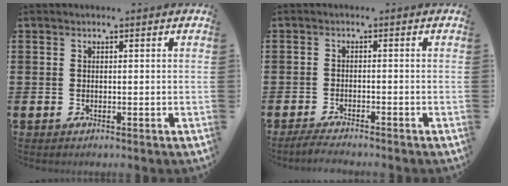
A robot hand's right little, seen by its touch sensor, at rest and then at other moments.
{"total": 1.8, "force": [-1.7, 0.1, 0.6], "torque": [-0.012, 0.004, -0.033]}